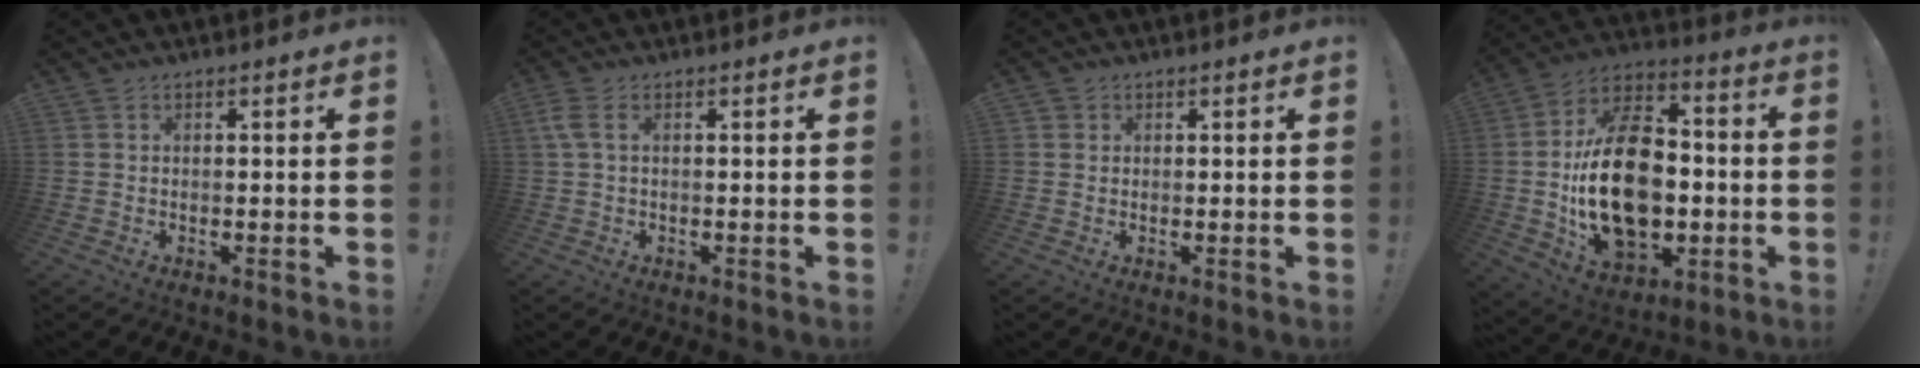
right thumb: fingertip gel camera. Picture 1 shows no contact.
{"total": 3.2, "force": [0.9, 1.1, 2.8], "torque": [-0.062, 0.003, 0.019]}
{"total": 1.1, "force": [0.5, 1.0, 0.1], "torque": [-0.002, 0.001, 0.010]}
{"total": 25.2, "force": [-2.6, 16.5, 18.9], "torque": [-0.343, 0.014, -0.032]}